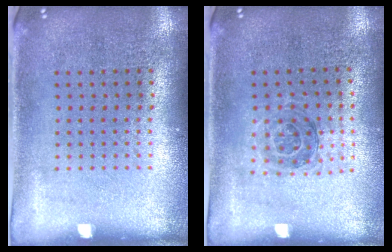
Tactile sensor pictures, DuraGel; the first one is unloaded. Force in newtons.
{"total": 1.0, "press": 1.0, "slide": 0.2}